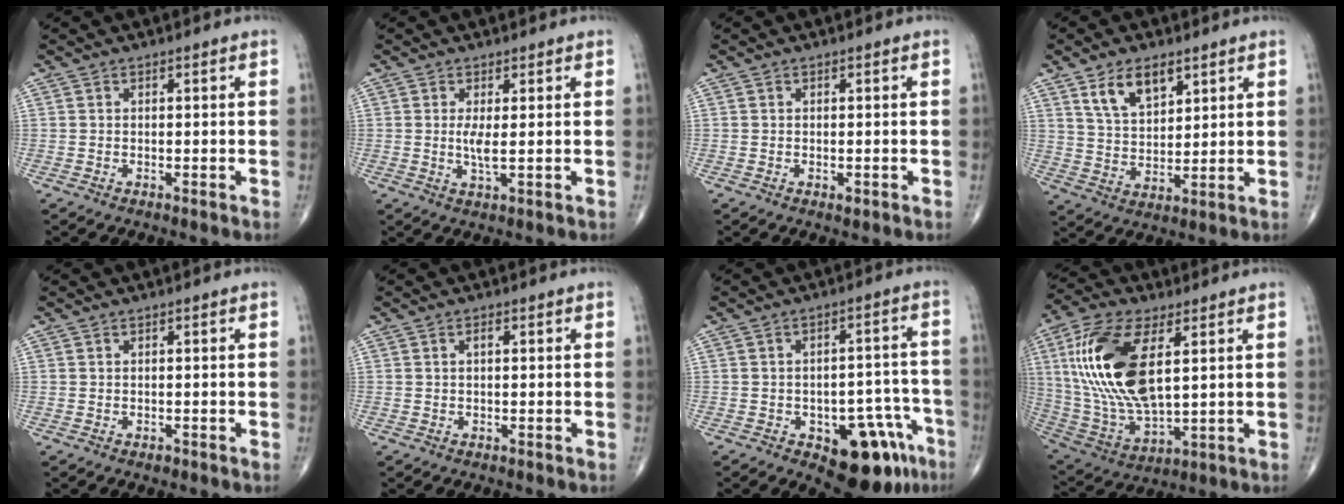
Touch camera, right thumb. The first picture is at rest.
{"total": 2.6, "force": [0.3, 0.3, 2.6], "torque": [-0.055, -0.009, 0.007]}
{"total": 0.9, "force": [-0.4, 0.4, 0.7], "torque": [-0.009, -0.002, -0.005]}
{"total": 8.6, "force": [4.9, 4.5, 5.4], "torque": [-0.076, -0.028, 0.094]}
{"total": 0.5, "force": [-0.3, 0.3, 0.2], "torque": [0.002, 0.001, -0.006]}
{"total": 0.9, "force": [0.3, 0.4, 0.8], "torque": [-0.013, 0.002, 0.002]}
{"total": 13.7, "force": [-7.0, 6.7, 9.7], "torque": [-0.077, 0.045, -0.085]}
{"total": 21.3, "force": [5.2, 9.8, 18.2], "torque": [-0.378, -0.020, 0.100]}